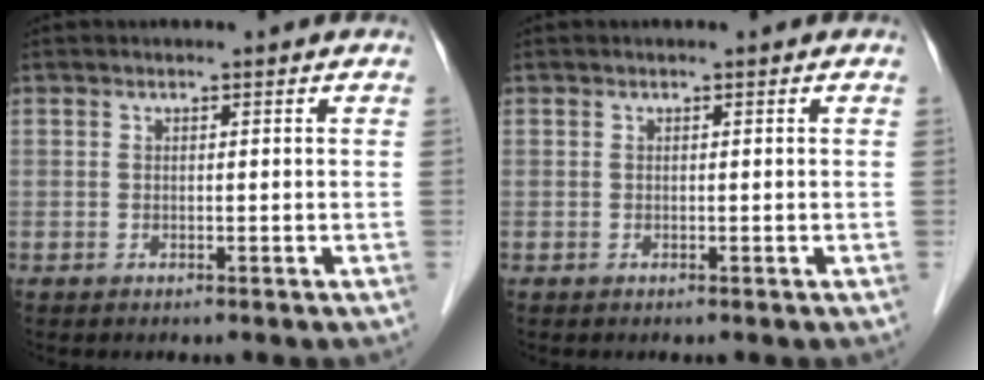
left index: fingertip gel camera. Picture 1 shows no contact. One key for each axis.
{"total": 0.0}